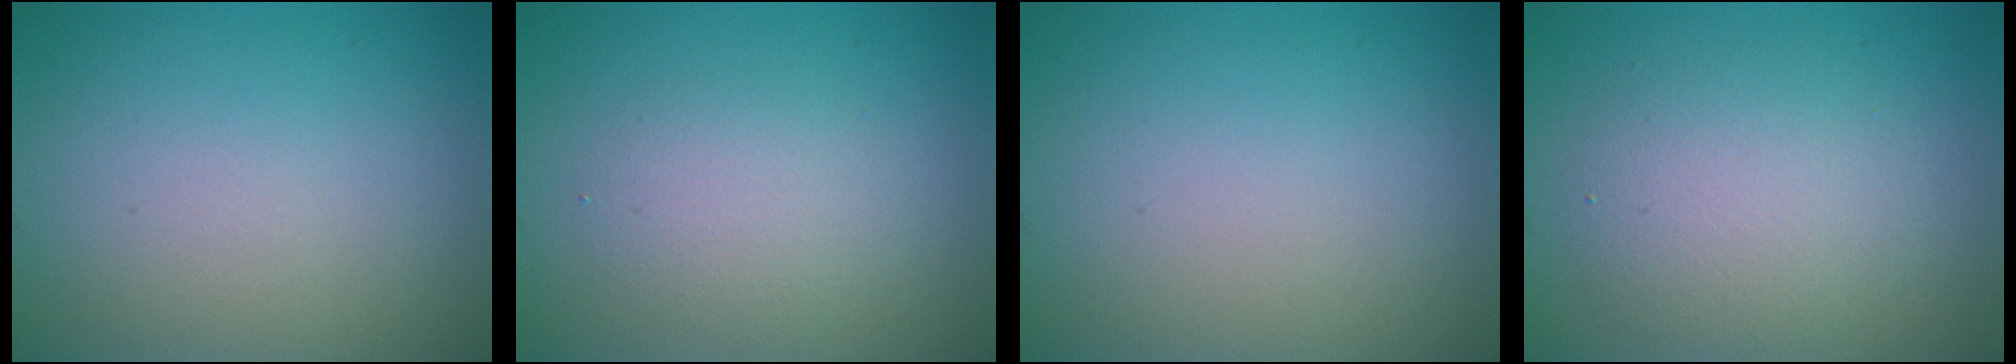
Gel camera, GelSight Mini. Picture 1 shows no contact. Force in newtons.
{"total": 2.3, "press": 2.3, "slide": 0.2}
{"total": 0.0}
{"total": 2.6, "press": 2.6, "slide": 0.3}